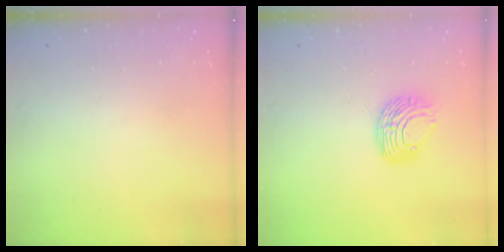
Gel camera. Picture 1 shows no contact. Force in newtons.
{"total": 8.9, "press": 8.9, "slide": 0.7}